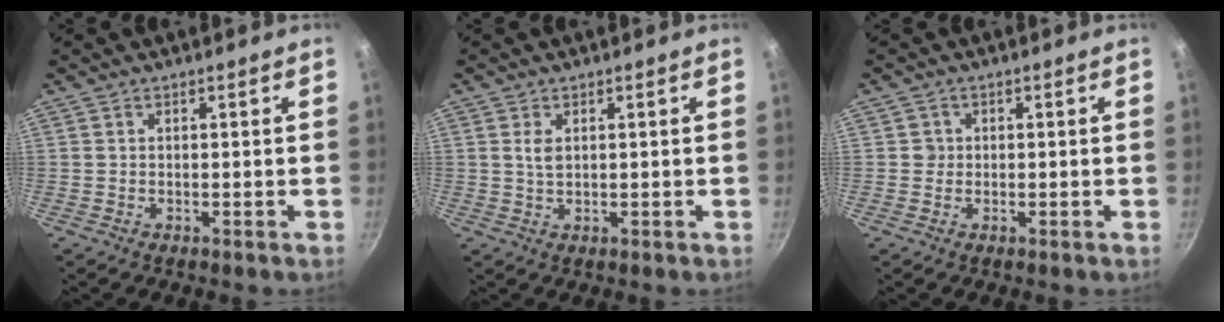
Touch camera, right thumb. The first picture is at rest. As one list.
[{"total": 2.5, "force": [0.9, 1.4, 1.8], "torque": [-0.035, -0.006, 0.018]}, {"total": 1.7, "force": [0.2, 1.7, 0.3], "torque": [0.005, 0.005, 0.001]}]